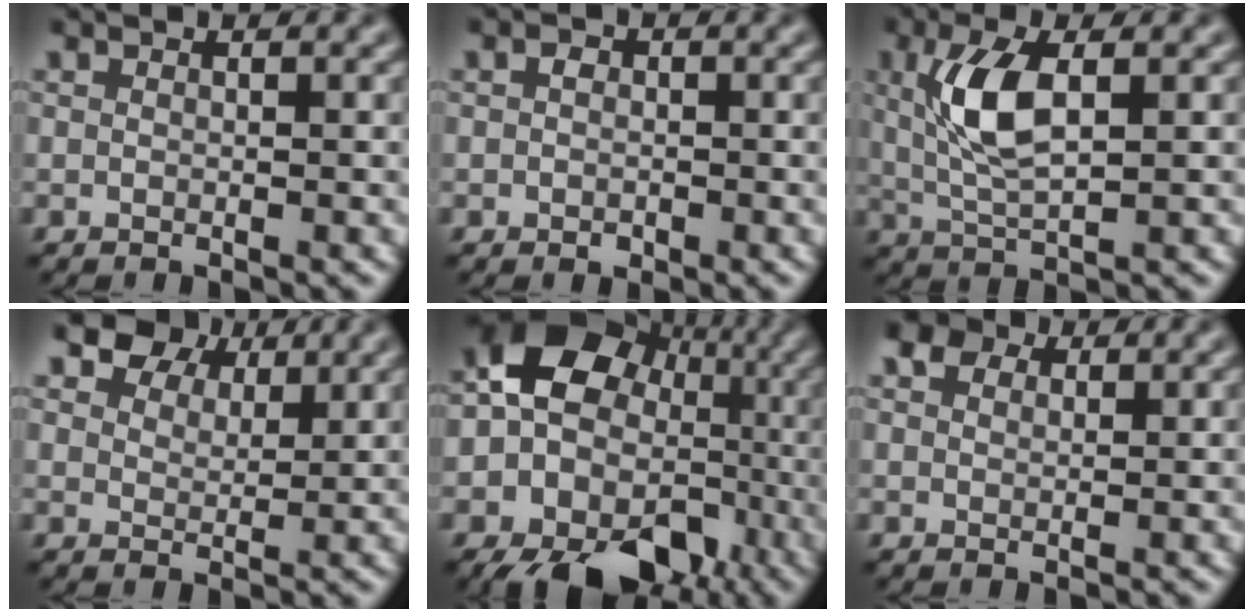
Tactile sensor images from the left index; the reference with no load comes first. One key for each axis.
{"total": 1.2, "fx": -0.2, "fy": 1.0, "fz": 0.6, "tx": -0.009, "ty": -0.003, "tz": -0.005}
{"total": 5.3, "fx": 1.0, "fy": 2.0, "fz": 4.8, "tx": -0.101, "ty": 0.008, "tz": 0.019}
{"total": 5.1, "fx": 4.0, "fy": 2.6, "fz": 1.8, "tx": -0.042, "ty": 0.003, "tz": 0.070}
{"total": 14.3, "fx": -2.8, "fy": 12.2, "fz": 6.9, "tx": -0.103, "ty": -0.008, "tz": -0.073}
{"total": 2.8, "fx": 1.8, "fy": 1.8, "fz": 1.3, "tx": -0.030, "ty": 0.008, "tz": 0.022}